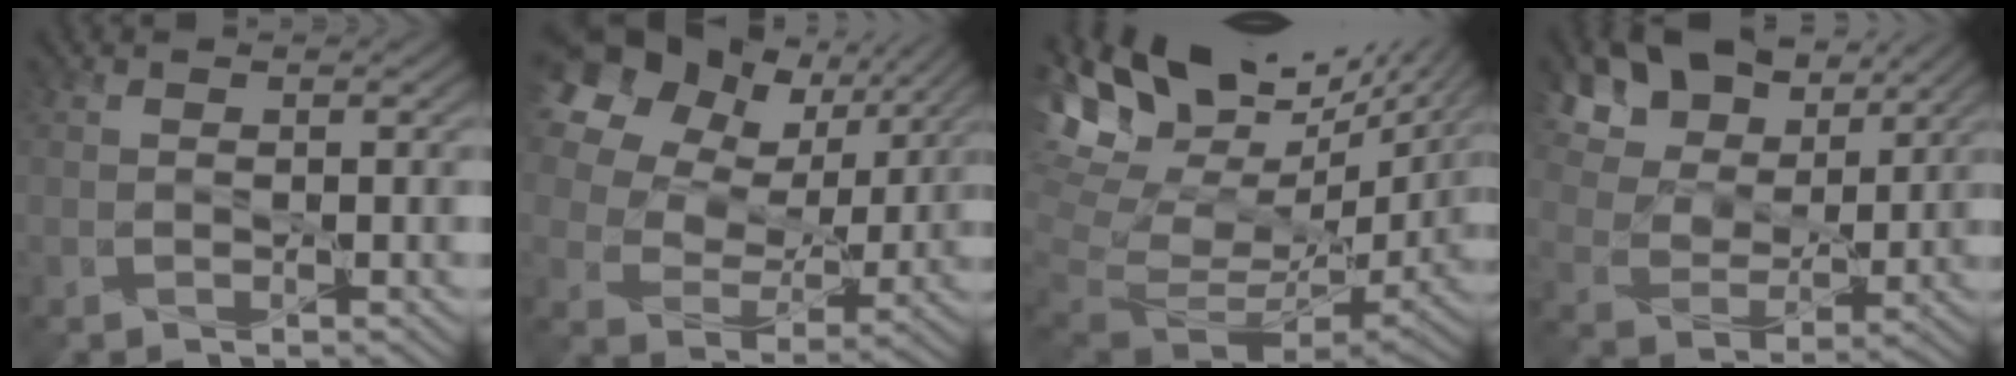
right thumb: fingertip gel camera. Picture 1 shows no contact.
{"total": 19.9, "force": [10.8, 13.8, 9.4], "torque": [-0.272, 0.077, 0.217]}
{"total": 16.7, "force": [10.1, 7.5, 11.0], "torque": [-0.214, 0.017, 0.202]}
{"total": 15.5, "force": [10.9, 8.7, 6.9], "torque": [-0.192, 0.017, 0.212]}